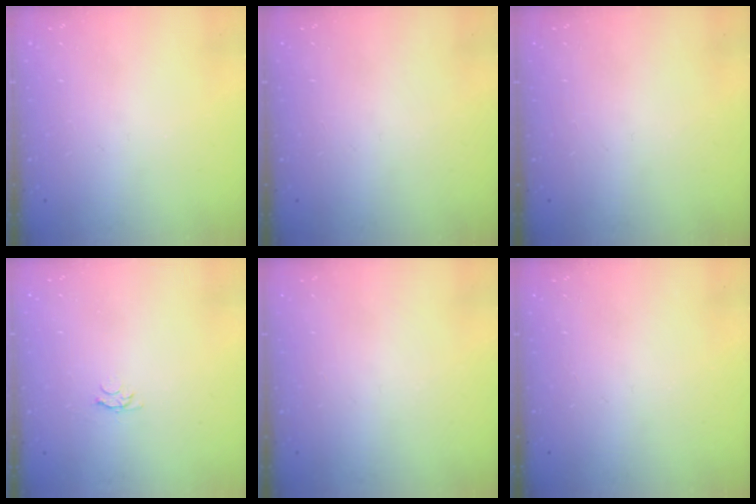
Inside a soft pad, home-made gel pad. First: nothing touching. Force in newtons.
{"total": 0.0}
{"total": 0.0}
{"total": 3.3, "press": 3.2, "slide": 0.5}
{"total": 0.0}
{"total": 0.0}